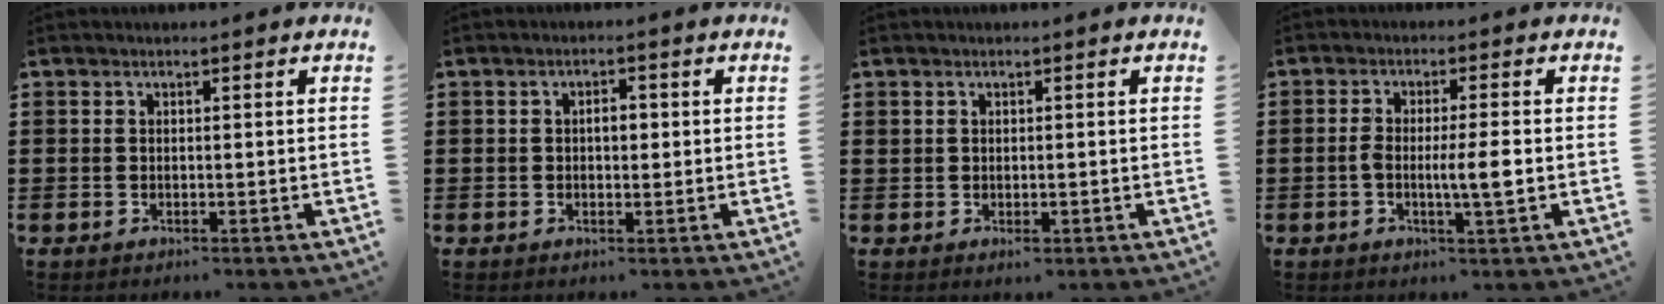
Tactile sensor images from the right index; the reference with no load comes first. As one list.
[{"total": 2.3, "force": [0.0, 1.1, 2.1], "torque": [-0.031, 0.002, -0.004]}, {"total": 1.0, "force": [0.0, 0.6, 0.8], "torque": [-0.015, 0.001, 0.000]}, {"total": 5.2, "force": [-0.8, 0.6, 5.1], "torque": [-0.098, -0.003, -0.022]}]